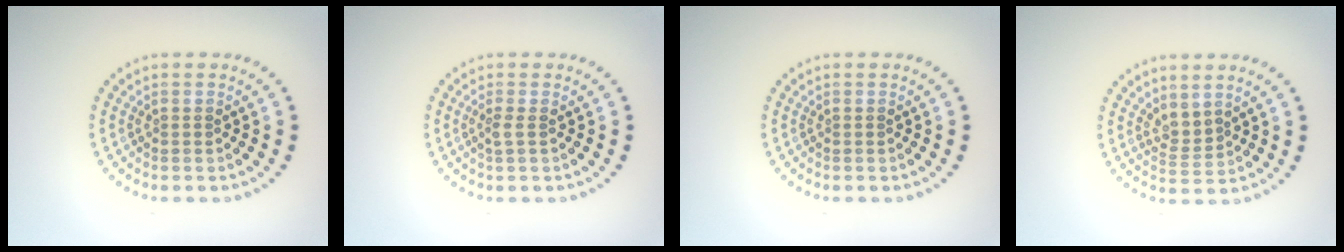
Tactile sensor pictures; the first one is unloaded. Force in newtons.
{"total": 0.9, "press": 0.7, "slide": 0.6}
{"total": 0.0}
{"total": 1.7, "press": 1.2, "slide": 1.2}